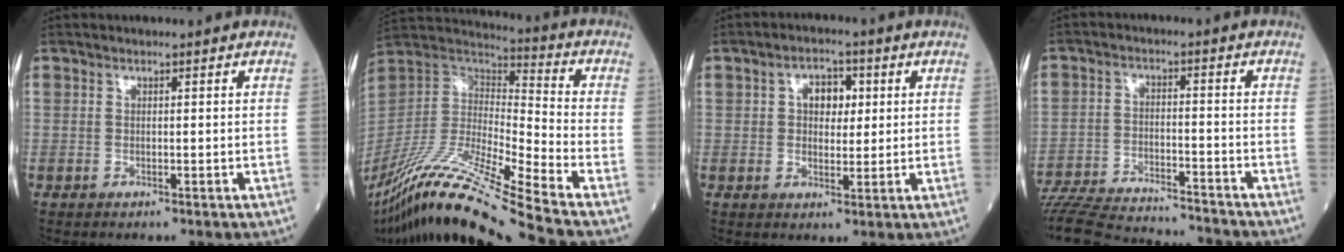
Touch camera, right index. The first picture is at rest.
{"total": 22.6, "force": [-17.8, -1.9, 13.8], "torque": [-0.299, -0.037, -0.336]}
{"total": 4.8, "force": [1.2, 2.9, 3.6], "torque": [-0.054, 0.013, 0.019]}
{"total": 21.2, "force": [-19.9, 2.6, 6.7], "torque": [-0.158, -0.027, -0.301]}